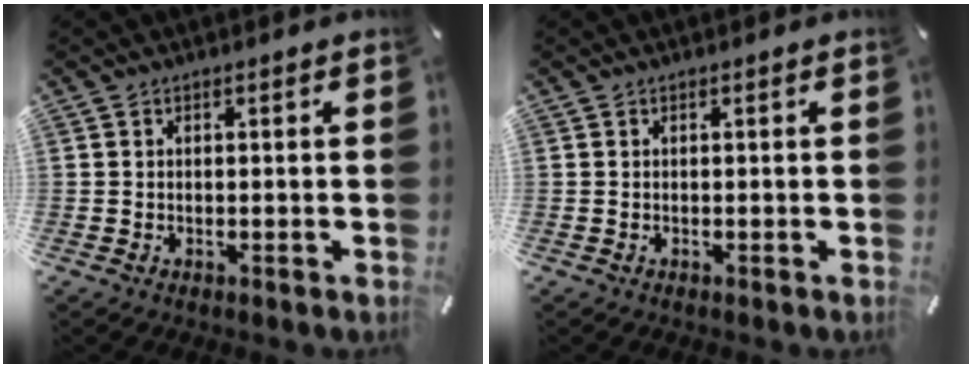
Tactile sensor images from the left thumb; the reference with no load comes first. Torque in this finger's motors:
{"motor_torque": [-0.11, -0.11, 0.00, 0.00, 0.00]}